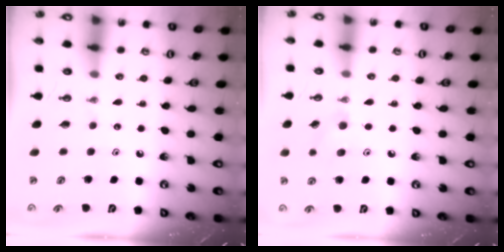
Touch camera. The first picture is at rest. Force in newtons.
{"total": 6.8, "press": 6.6, "slide": 1.6}